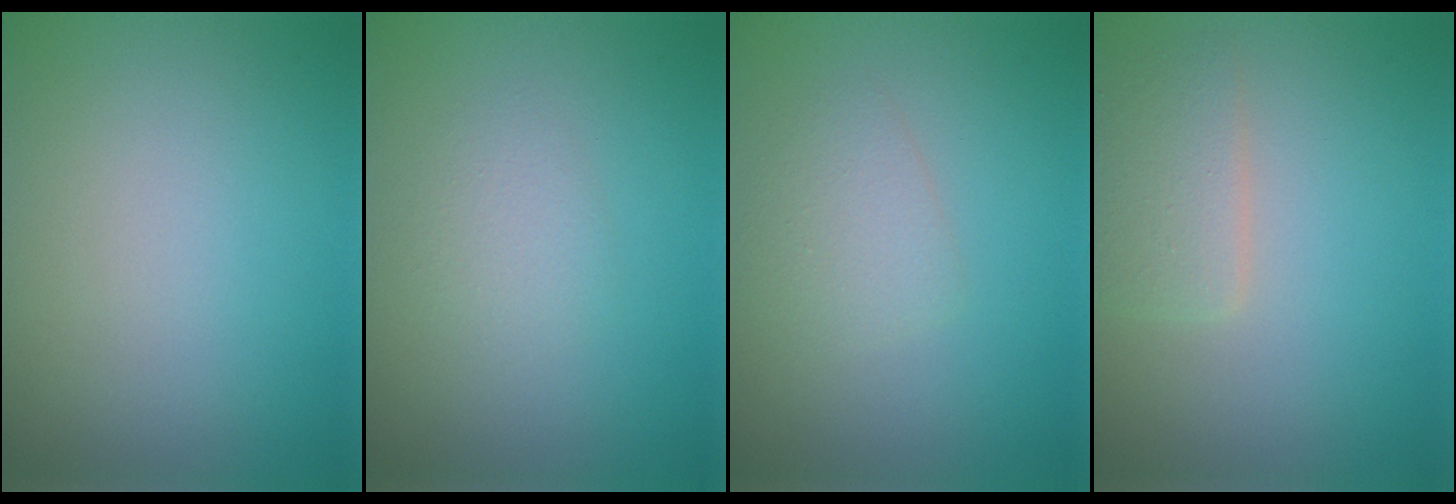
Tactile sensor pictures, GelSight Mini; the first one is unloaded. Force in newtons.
{"total": 1.6, "press": 1.6, "slide": 0.1}
{"total": 2.1, "press": 2.1, "slide": 0.1}
{"total": 2.6, "press": 2.6, "slide": 0.1}